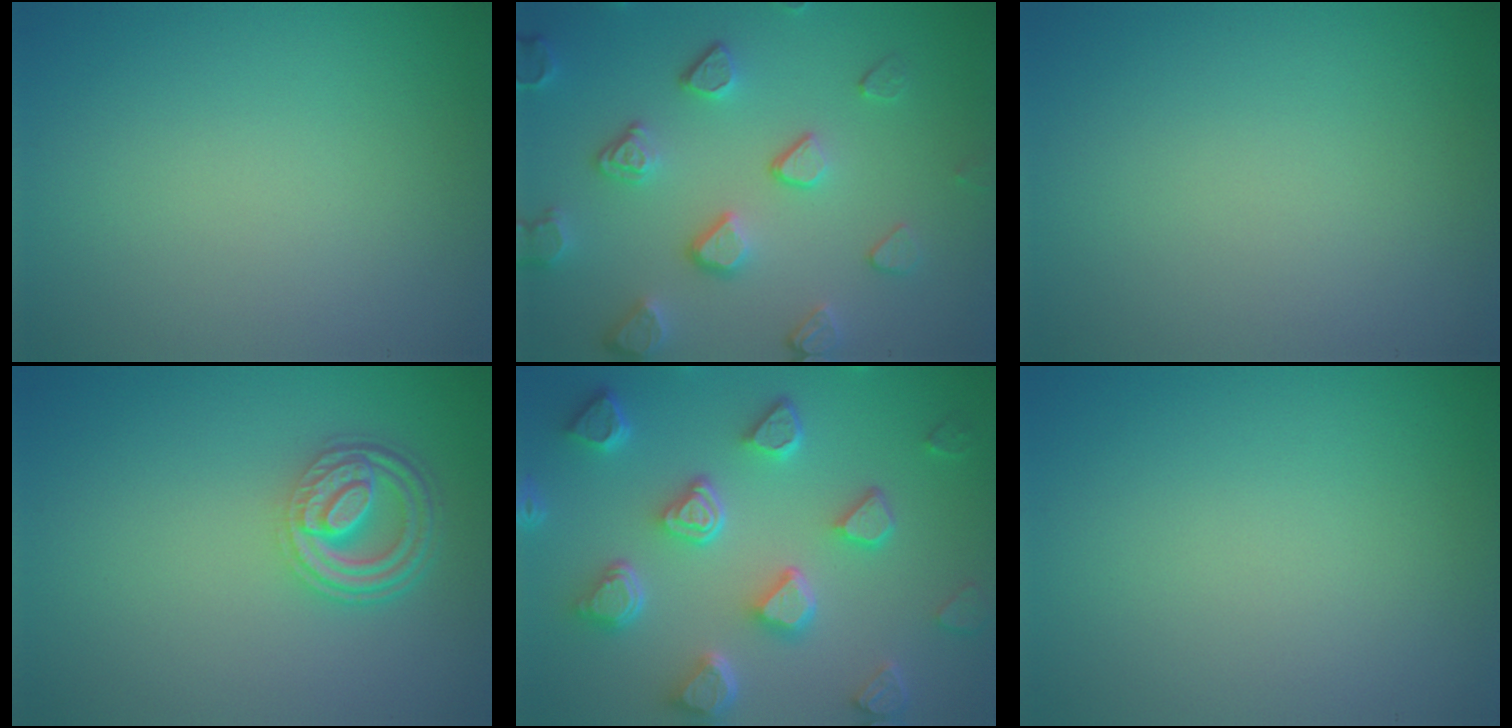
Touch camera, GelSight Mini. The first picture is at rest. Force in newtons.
{"total": 4.1, "press": 3.6, "slide": 2.0}
{"total": 0.0}
{"total": 4.6, "press": 3.5, "slide": 2.9}
{"total": 7.1, "press": 5.6, "slide": 4.4}
{"total": 0.0}